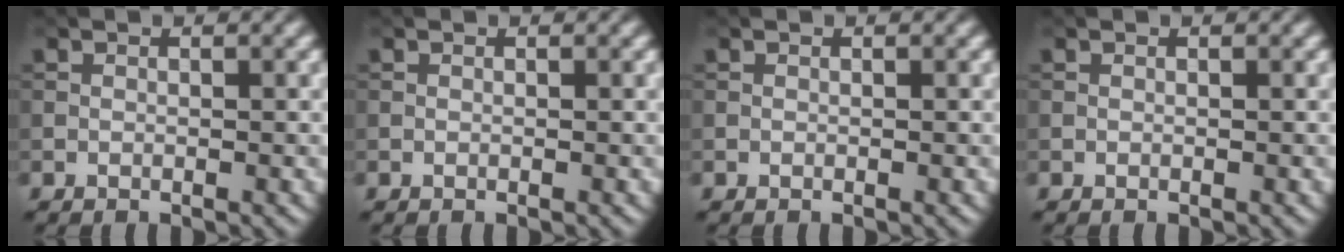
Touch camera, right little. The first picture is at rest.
{"total": 0.0}
{"total": 0.0}
{"total": 0.0}